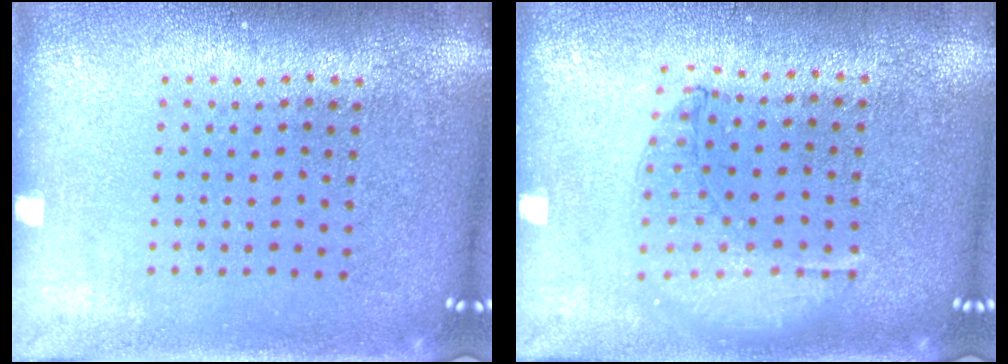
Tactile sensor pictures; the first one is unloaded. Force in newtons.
{"total": 1.0, "press": 0.9, "slide": 0.3}